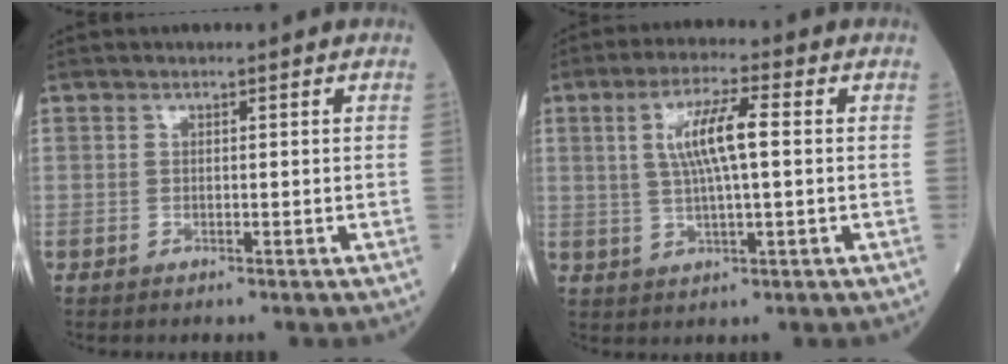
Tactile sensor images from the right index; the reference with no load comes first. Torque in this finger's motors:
{"motor_torque": [0.50, 0.06, 0.28, 0.14]}